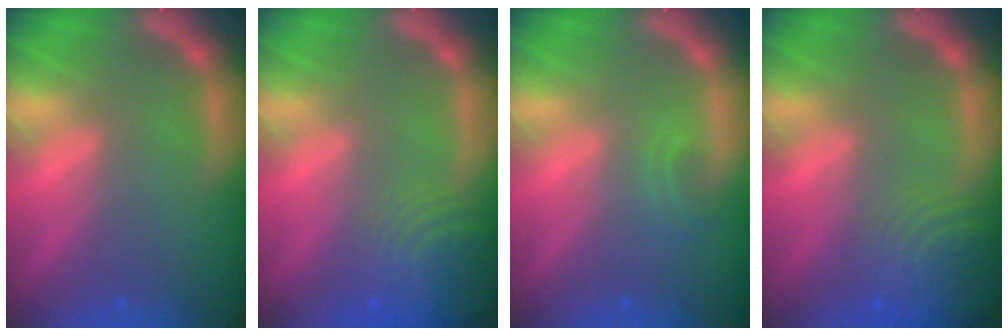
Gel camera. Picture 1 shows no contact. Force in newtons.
{"total": 8.0}
{"total": 1.4}
{"total": 7.4}